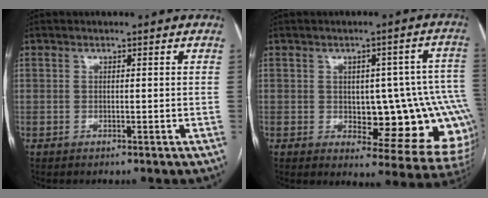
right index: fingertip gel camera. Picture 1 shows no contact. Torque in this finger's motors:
{"motor_torque": [1.32, -0.35, 0.26, 0.03]}